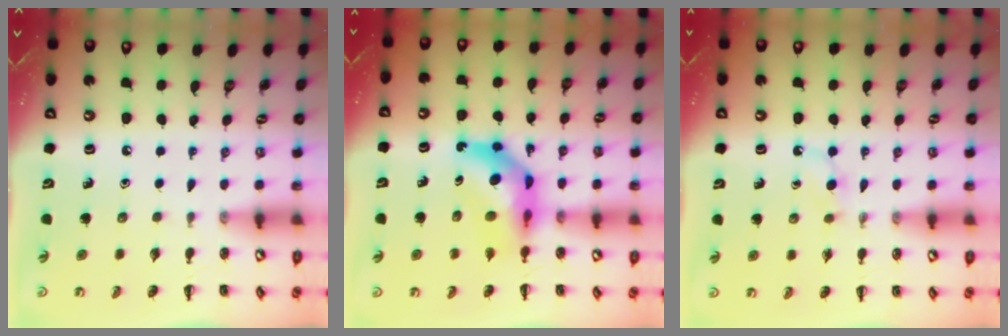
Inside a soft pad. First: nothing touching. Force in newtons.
{"total": 9.3, "press": 8.8, "slide": 3.2}
{"total": 2.8, "press": 2.6, "slide": 1.1}